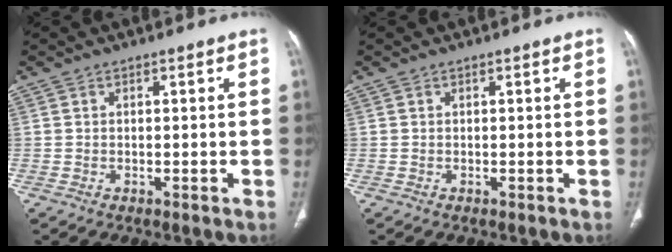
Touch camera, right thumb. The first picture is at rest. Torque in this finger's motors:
{"motor_torque": [0.00, 0.00, 0.00, 0.00, 0.00]}